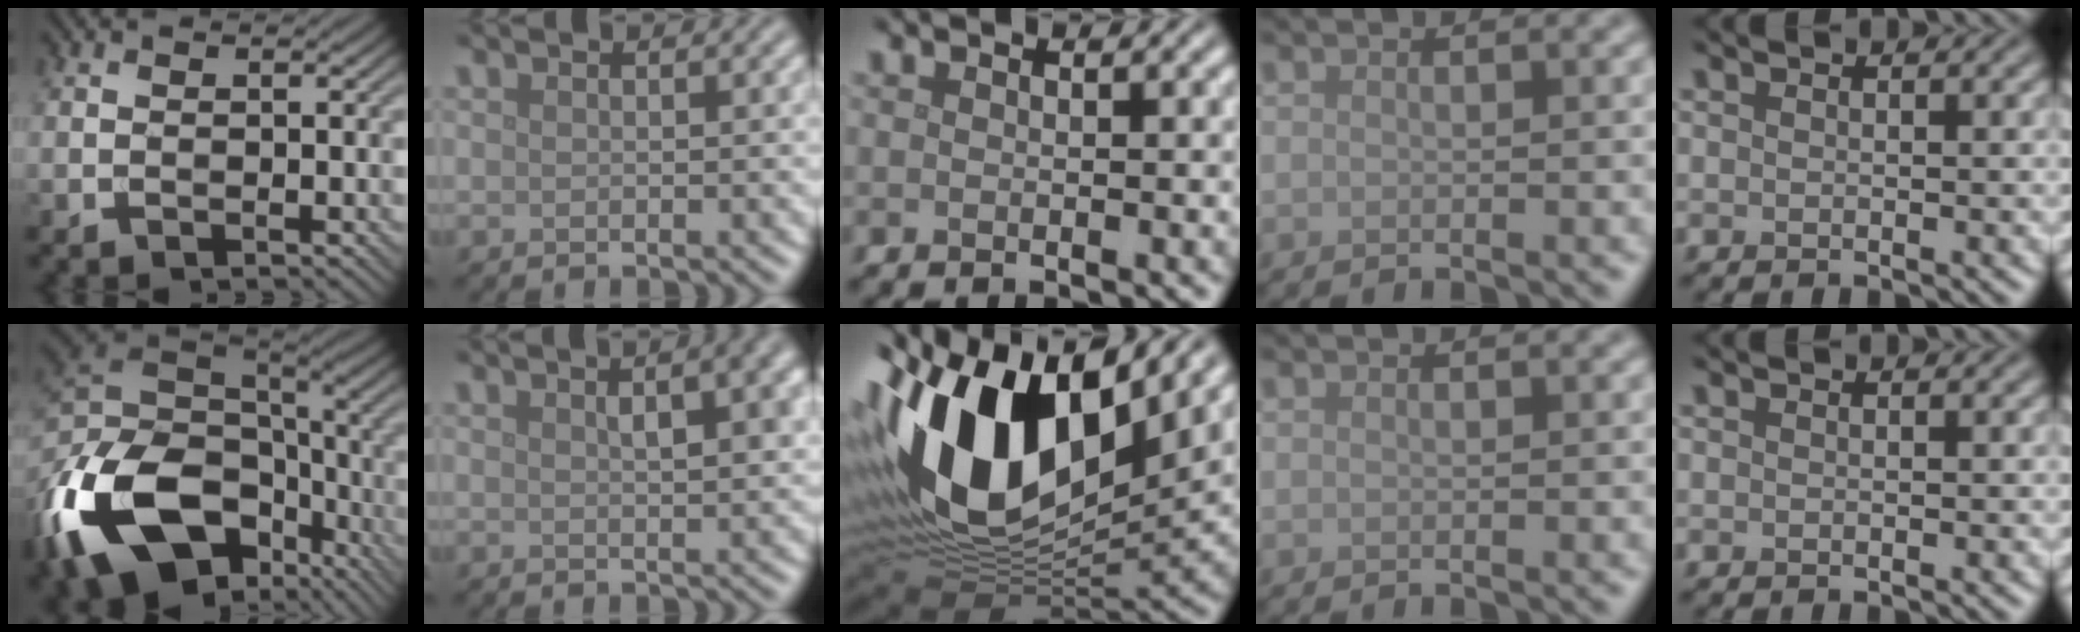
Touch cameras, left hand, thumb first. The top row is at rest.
{"thumb": {"total": 20.3, "force": [-8.4, 13.1, 13.1], "torque": [-0.324, -0.044, -0.122]}, "index": {"total": 4.5, "force": [1.4, 1.5, 4.0], "torque": [-0.044, 0.015, 0.019]}, "middle": {"total": 17.4, "force": [4.8, 9.6, 13.6], "torque": [-0.279, 0.004, 0.078]}}